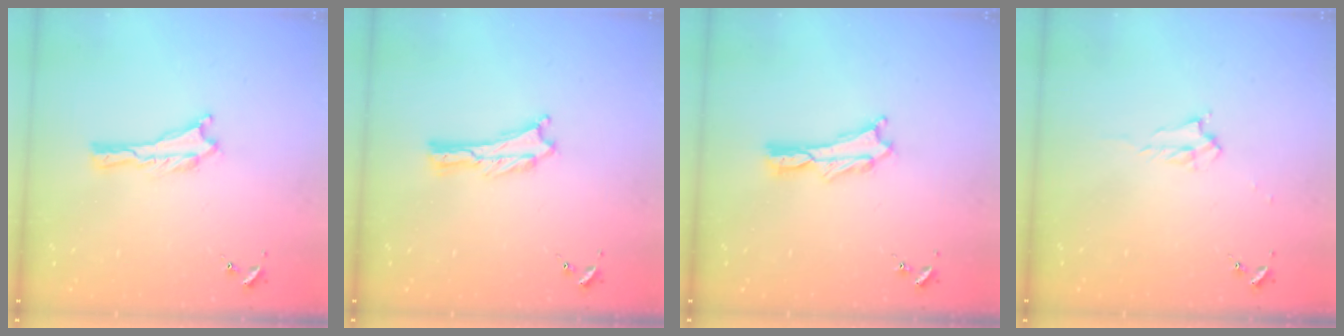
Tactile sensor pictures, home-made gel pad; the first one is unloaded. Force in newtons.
{"total": 0.0}
{"total": 1.1, "press": 1.1, "slide": 0.2}
{"total": 1.7, "press": 1.6, "slide": 0.2}